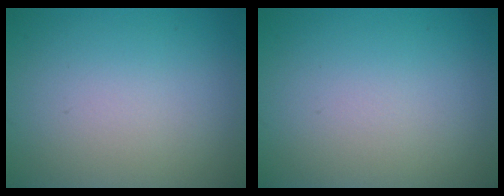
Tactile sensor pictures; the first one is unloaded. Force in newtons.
{"total": 0.0}